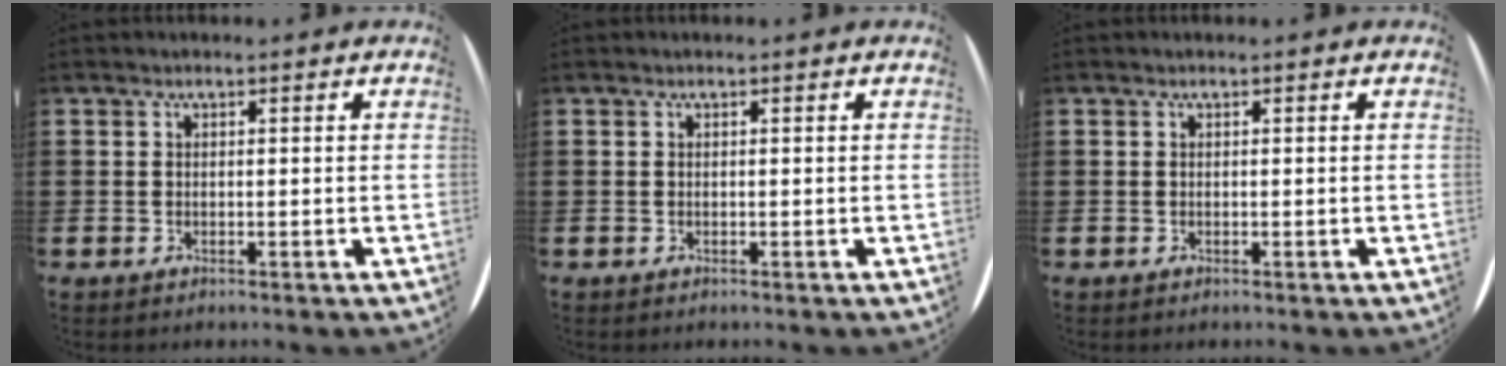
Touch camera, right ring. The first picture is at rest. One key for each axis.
{"total": 0.0}
{"total": 0.0}